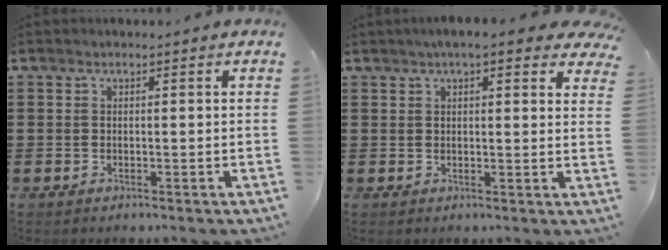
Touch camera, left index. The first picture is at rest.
{"total": 4.2, "force": [3.3, 0.5, 2.5], "torque": [-0.051, -0.002, 0.057]}